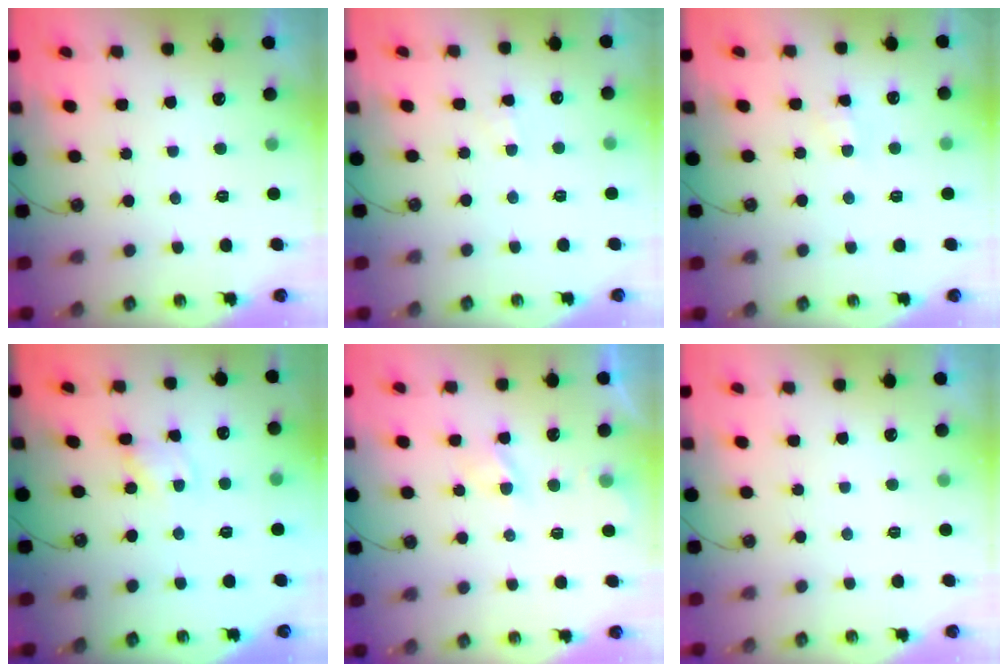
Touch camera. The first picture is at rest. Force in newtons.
{"total": 3.0, "press": 2.9, "slide": 0.5}
{"total": 5.3, "press": 5.3, "slide": 0.6}
{"total": 1.3, "press": 1.3, "slide": 0.2}
{"total": 2.7, "press": 2.6, "slide": 0.4}
{"total": 0.0}